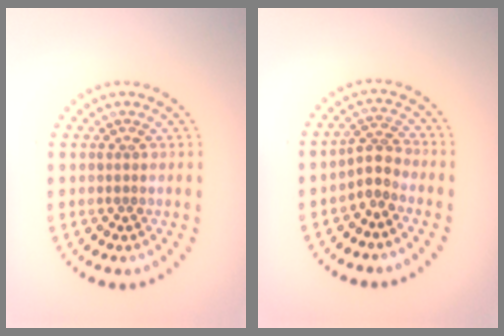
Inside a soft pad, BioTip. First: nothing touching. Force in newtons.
{"total": 2.2, "press": 1.5, "slide": 1.5}